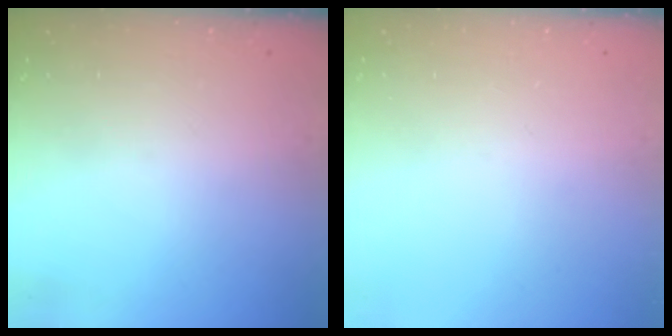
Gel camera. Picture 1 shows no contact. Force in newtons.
{"total": 0.0}